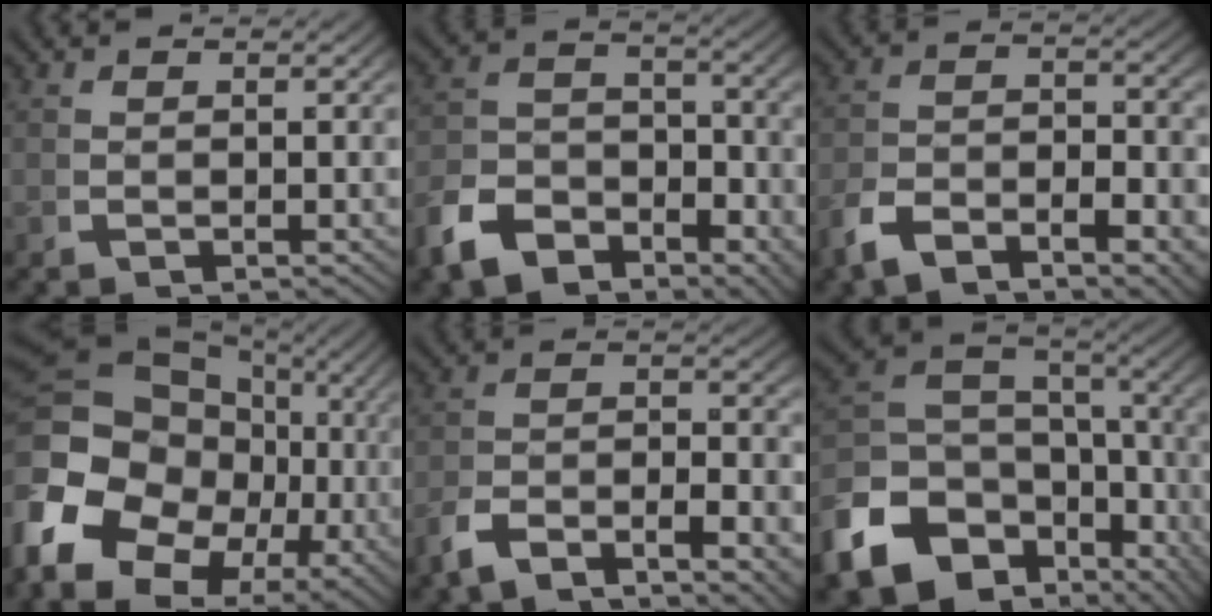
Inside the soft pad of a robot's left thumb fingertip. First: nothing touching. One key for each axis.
{"total": 7.6, "fx": -4.3, "fy": 5.3, "fz": 3.2, "tx": -0.045, "ty": -0.026, "tz": -0.070}
{"total": 4.8, "fx": -3.0, "fy": 2.3, "fz": 3.0, "tx": -0.045, "ty": -0.014, "tz": -0.053}
{"total": 15.8, "fx": 0.0, "fy": 12.2, "fz": 10.0, "tx": -0.222, "ty": -0.046, "tz": 0.008}
{"total": 5.5, "fx": -3.3, "fy": 2.4, "fz": 3.8, "tx": -0.053, "ty": -0.012, "tz": -0.058}
{"total": 14.6, "fx": -3.7, "fy": 10.3, "fz": 9.6, "tx": -0.179, "ty": -0.049, "tz": -0.045}